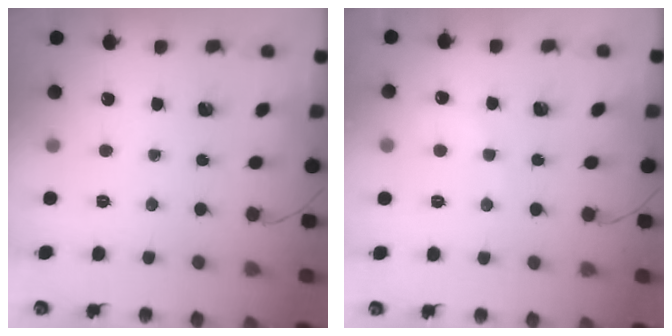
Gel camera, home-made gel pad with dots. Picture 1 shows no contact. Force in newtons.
{"total": 4.2, "press": 4.0, "slide": 1.1}